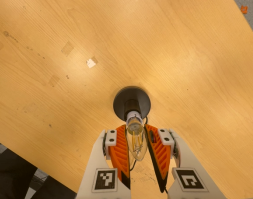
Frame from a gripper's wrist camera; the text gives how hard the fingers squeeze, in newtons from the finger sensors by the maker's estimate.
{"total": 12.2, "left": 11.0, "right": 13.4}